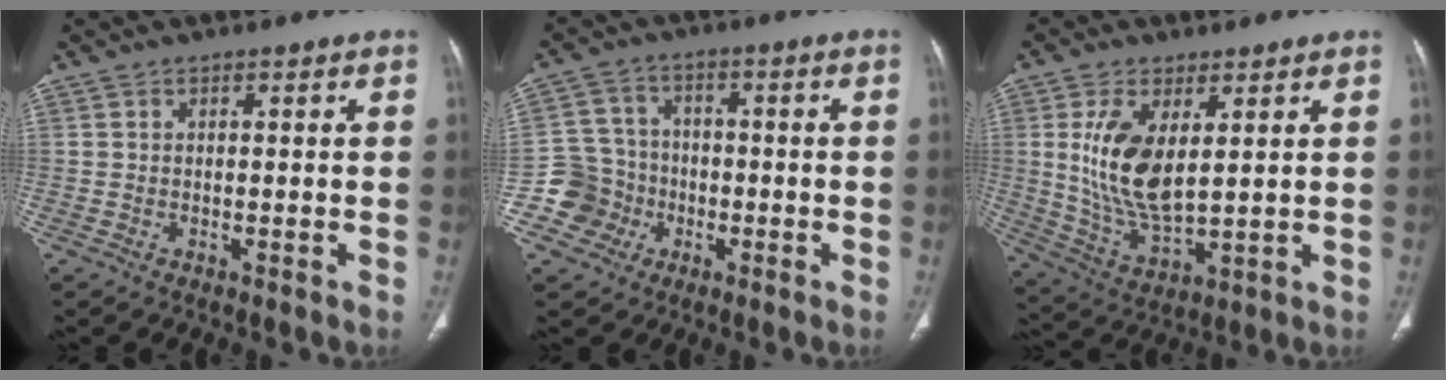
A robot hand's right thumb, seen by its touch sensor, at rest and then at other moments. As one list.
[{"total": 8.1, "force": [-3.0, 7.4, 0.6], "torque": [0.026, 0.026, -0.057]}, {"total": 12.7, "force": [3.1, 6.0, 10.7], "torque": [-0.207, -0.024, 0.073]}]